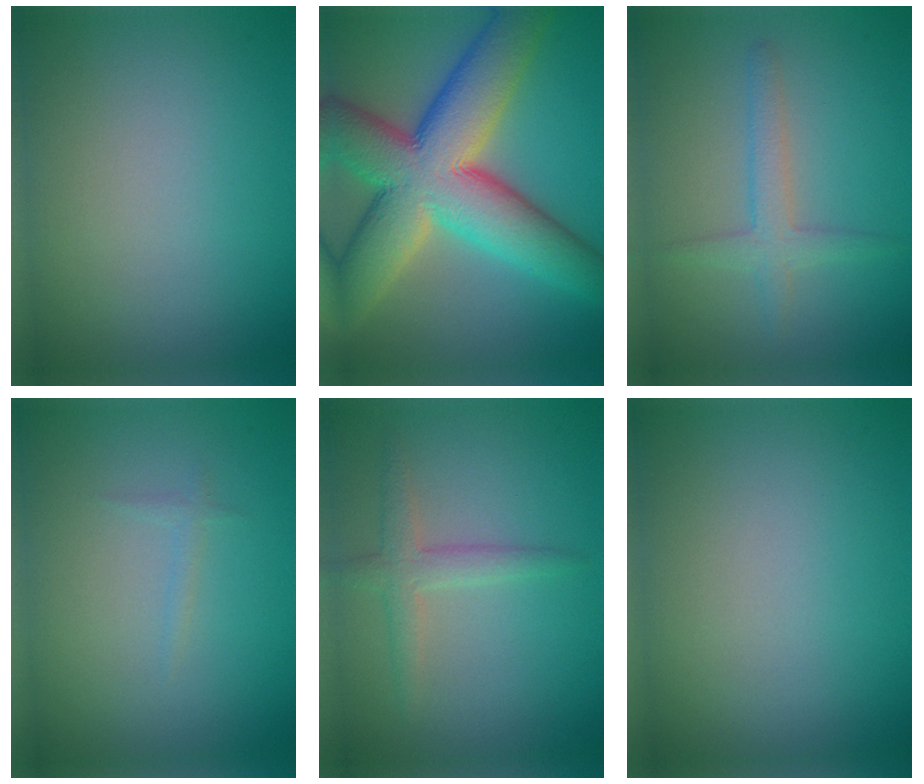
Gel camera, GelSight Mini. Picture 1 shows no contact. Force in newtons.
{"total": 14.1, "press": 14.1, "slide": 0.6}
{"total": 2.3, "press": 2.3, "slide": 0.1}
{"total": 0.7, "press": 0.7, "slide": 0.1}
{"total": 2.4, "press": 2.4, "slide": 0.0}
{"total": 0.0}